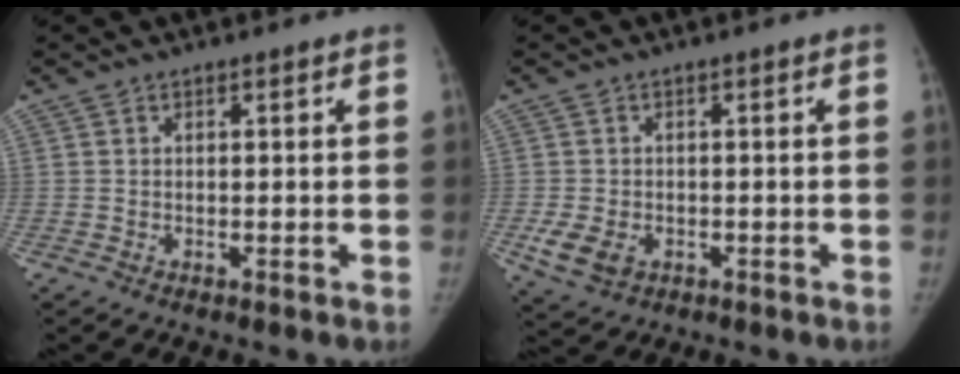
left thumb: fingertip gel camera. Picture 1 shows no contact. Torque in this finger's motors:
{"motor_torque": [-0.07, 0.10, 0.35, -0.35, 0.01]}